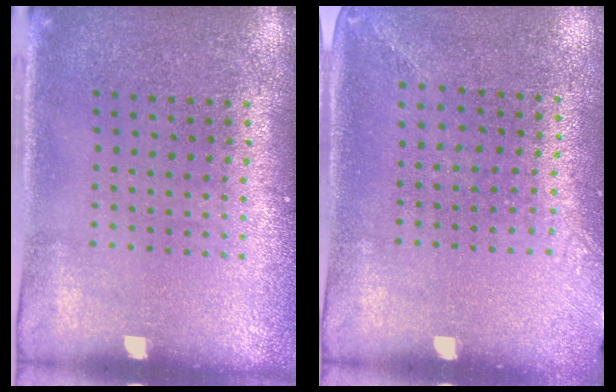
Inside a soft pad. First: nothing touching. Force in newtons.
{"total": 1.4, "press": 1.1, "slide": 0.9}